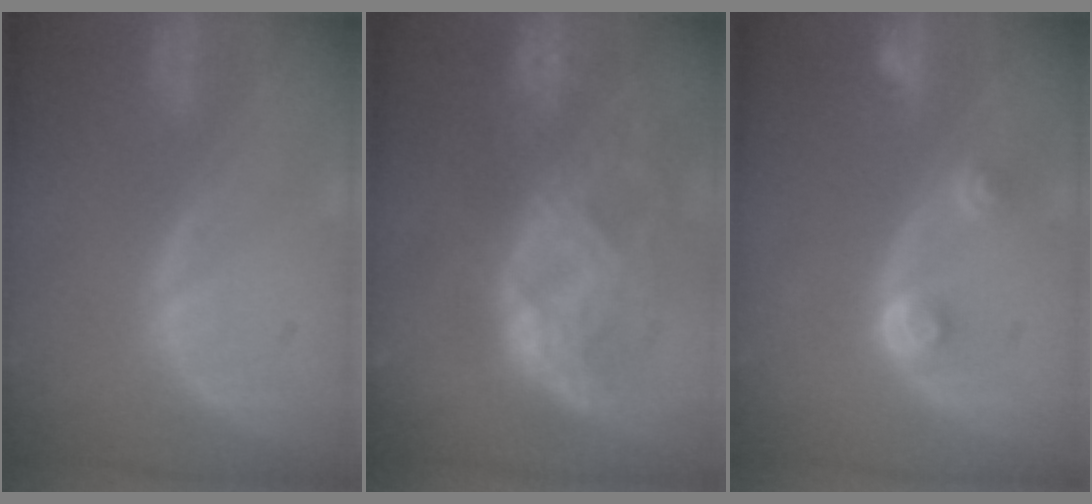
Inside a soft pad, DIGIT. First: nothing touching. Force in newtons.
{"total": 9.5, "press": 8.9, "slide": 3.5}
{"total": 2.9, "press": 2.7, "slide": 1.0}